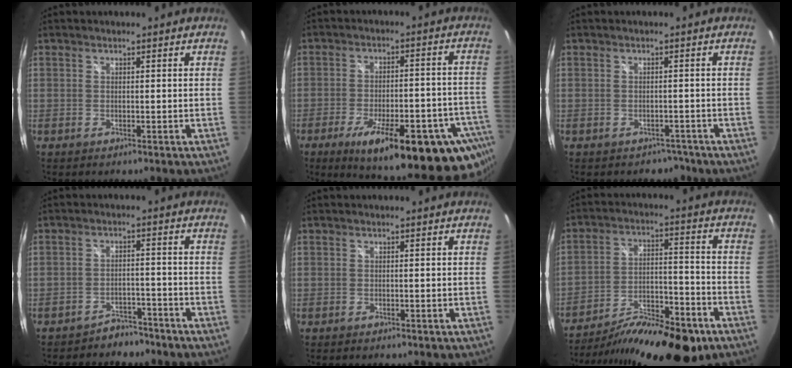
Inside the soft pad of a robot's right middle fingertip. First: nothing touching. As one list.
[{"total": 26.9, "force": [-16.6, 8.2, 19.5], "torque": [-0.263, -0.027, -0.220]}, {"total": 3.5, "force": [-2.6, 2.3, 0.5], "torque": [-0.006, 0.003, -0.029]}, {"total": 4.8, "force": [-4.2, 2.3, 0.5], "torque": [-0.015, 0.012, -0.060]}, {"total": 0.8, "force": [-0.5, 0.4, 0.4], "torque": [-0.006, -0.003, -0.008]}, {"total": 20.9, "force": [-15.3, 6.1, 12.8], "torque": [-0.220, -0.029, -0.235]}]